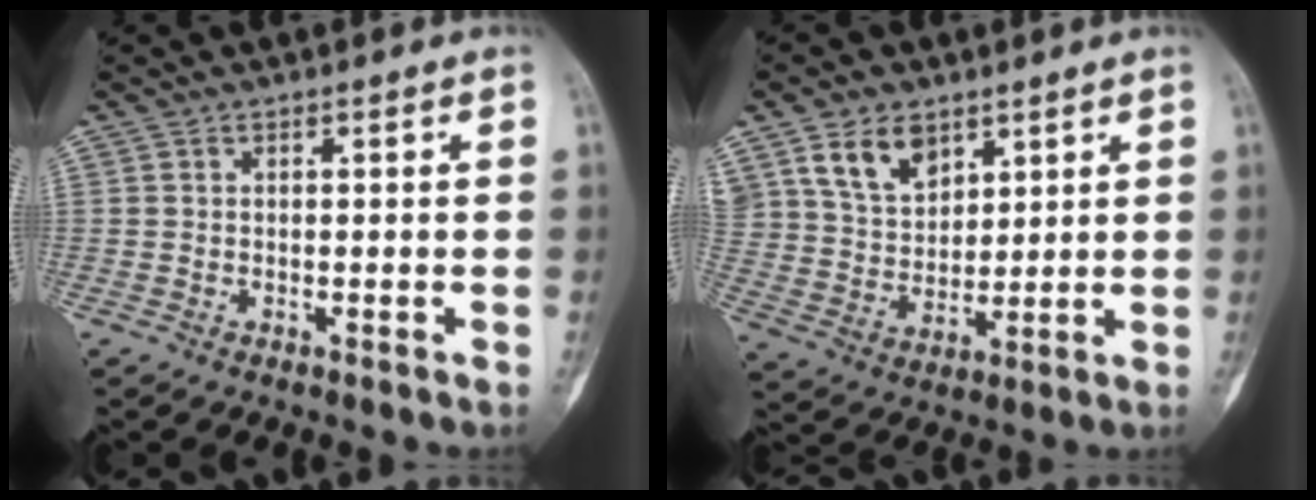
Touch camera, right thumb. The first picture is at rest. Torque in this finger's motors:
{"motor_torque": [-0.25, 0.52, 1.25, 0.69, 0.08]}